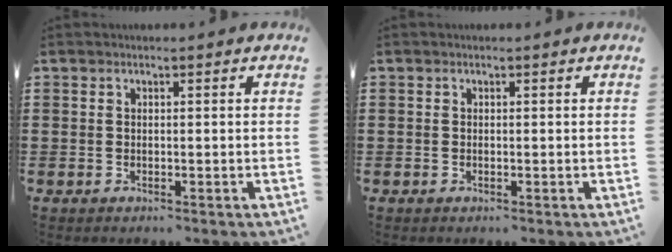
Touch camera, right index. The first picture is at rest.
{"total": 0.0}